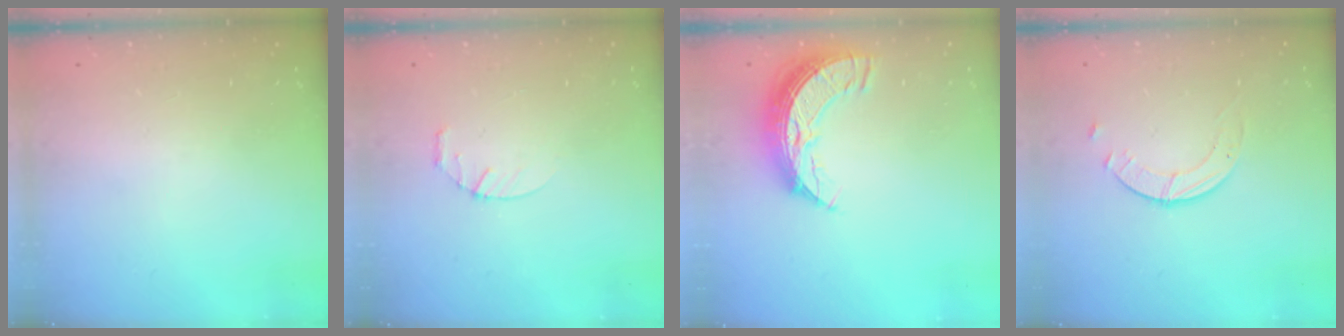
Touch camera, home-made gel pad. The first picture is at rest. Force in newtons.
{"total": 2.8, "press": 2.8, "slide": 0.4}
{"total": 10.9, "press": 10.9, "slide": 0.9}
{"total": 1.8, "press": 1.8, "slide": 0.2}